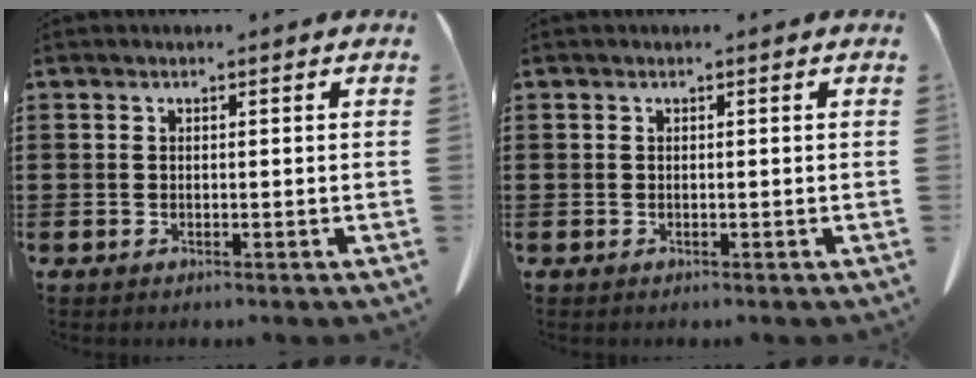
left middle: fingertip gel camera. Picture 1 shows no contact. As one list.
[{"total": 0.0}]